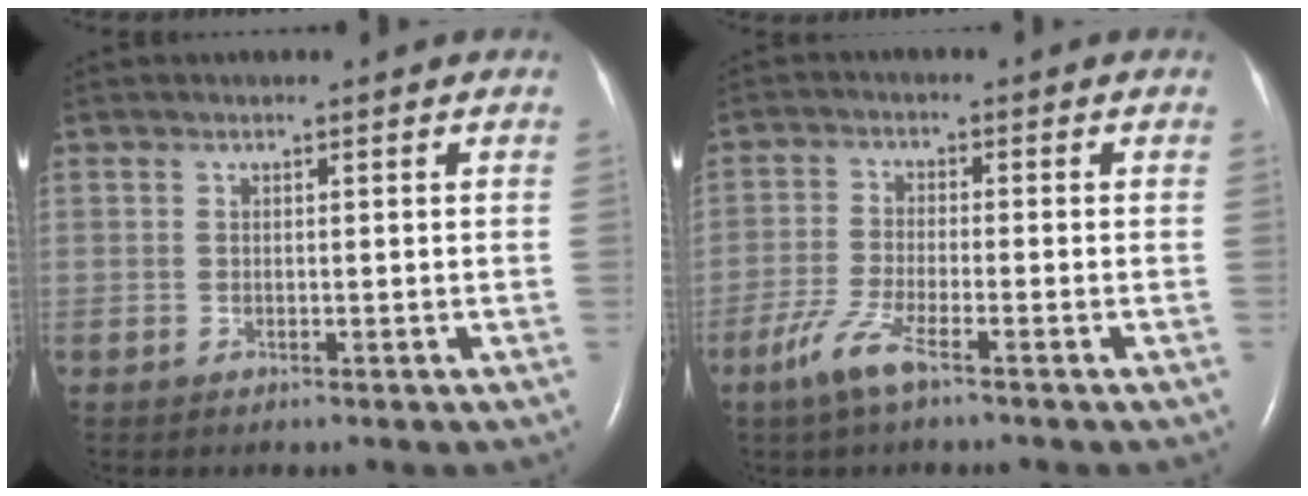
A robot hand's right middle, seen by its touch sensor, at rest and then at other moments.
{"total": 5.2, "force": [-3.4, 0.5, 3.9], "torque": [-0.090, -0.009, -0.073]}